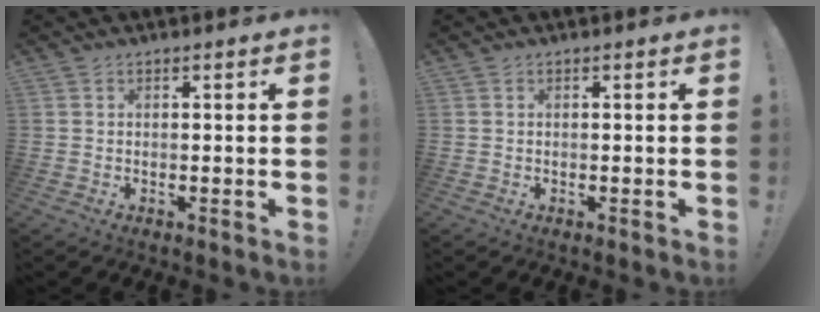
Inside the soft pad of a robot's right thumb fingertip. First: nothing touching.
{"total": 0.0}